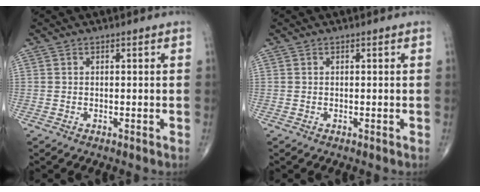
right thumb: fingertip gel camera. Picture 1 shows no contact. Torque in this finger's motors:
{"motor_torque": [0.00, 0.00, 0.00, 0.00, 0.00]}